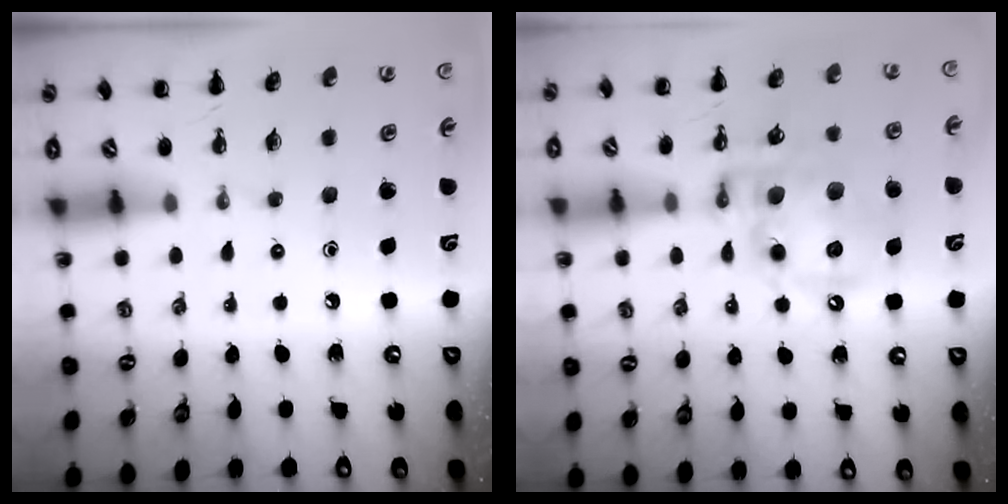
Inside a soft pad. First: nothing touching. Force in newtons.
{"total": 15.1, "press": 14.8, "slide": 3.2}